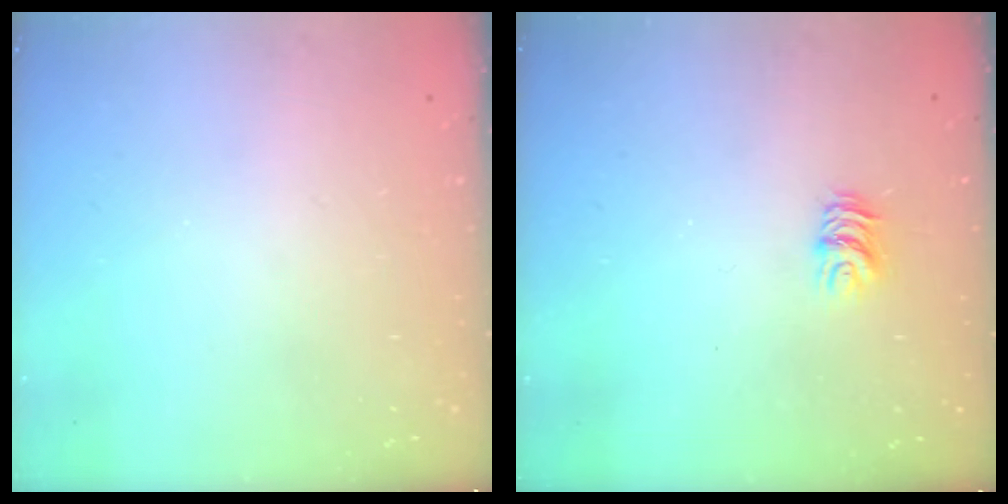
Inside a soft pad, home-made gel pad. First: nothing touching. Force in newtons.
{"total": 5.3, "press": 5.3, "slide": 0.3}